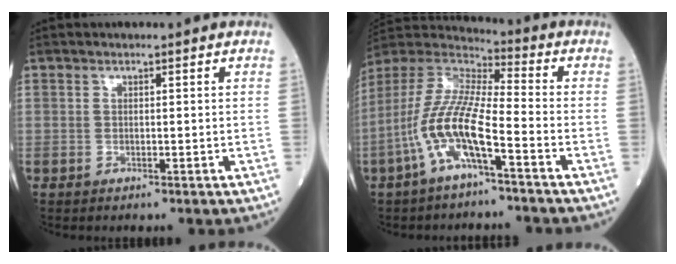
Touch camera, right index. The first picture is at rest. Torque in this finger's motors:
{"motor_torque": [1.49, -0.65, 1.05, 0.21]}